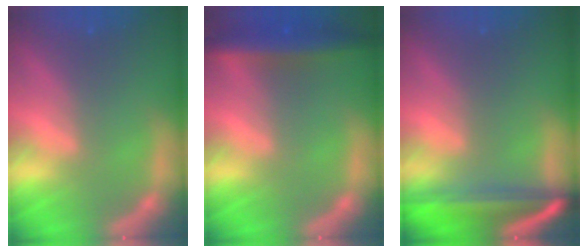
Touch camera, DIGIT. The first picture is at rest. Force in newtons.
{"total": 5.5}
{"total": 9.0}